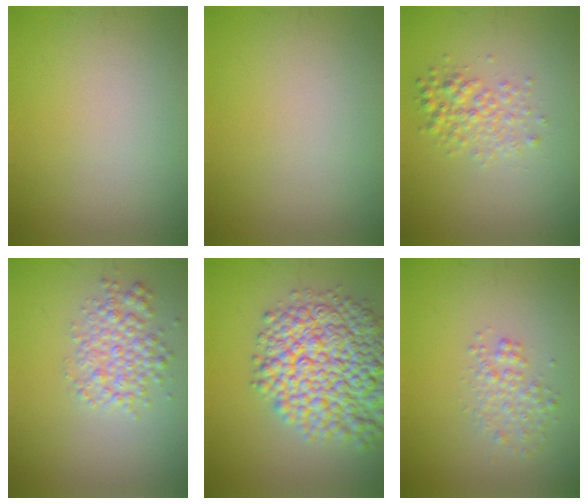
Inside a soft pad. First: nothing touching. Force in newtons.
{"total": 0.0}
{"total": 2.5, "press": 2.5, "slide": 0.0}
{"total": 3.4, "press": 3.4, "slide": 0.1}
{"total": 11.9, "press": 11.9, "slide": 0.5}
{"total": 2.0, "press": 2.0, "slide": 0.1}